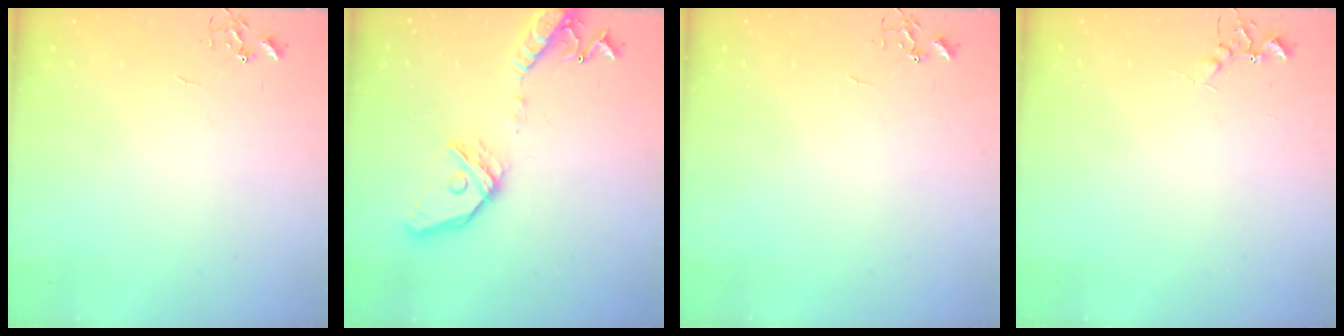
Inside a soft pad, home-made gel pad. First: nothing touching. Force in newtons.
{"total": 16.3, "press": 16.0, "slide": 3.2}
{"total": 0.0}
{"total": 5.8, "press": 5.7, "slide": 1.0}